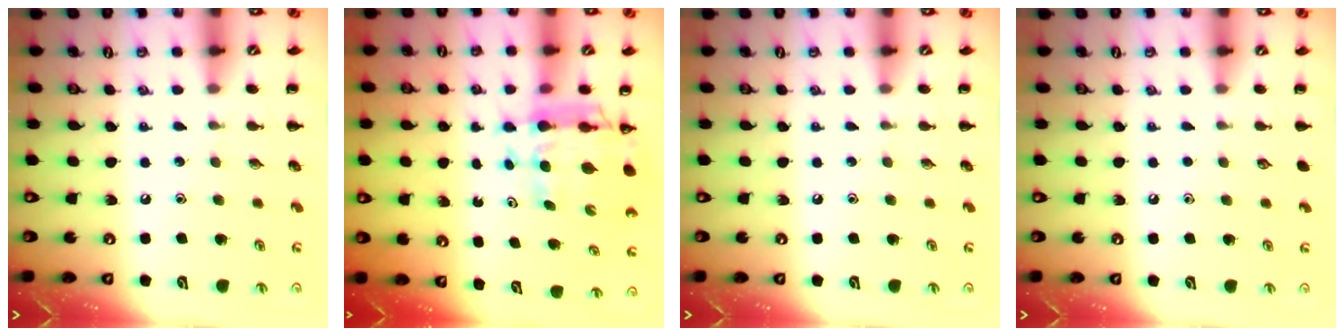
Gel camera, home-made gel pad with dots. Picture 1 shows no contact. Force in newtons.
{"total": 9.1, "press": 8.5, "slide": 3.3}
{"total": 0.0}
{"total": 0.0}